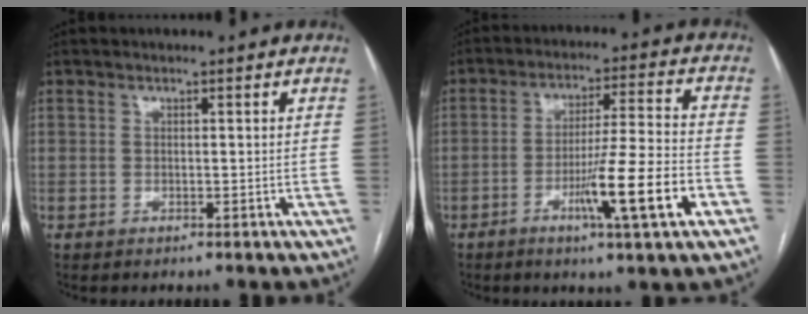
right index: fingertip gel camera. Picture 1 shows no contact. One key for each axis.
{"total": 12.8, "fx": -5.1, "fy": -0.6, "fz": 11.8, "tx": -0.196, "ty": -0.011, "tz": -0.084}